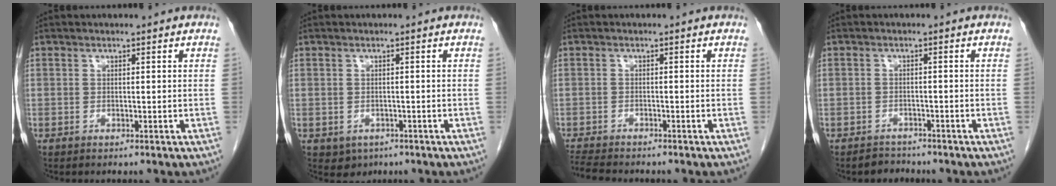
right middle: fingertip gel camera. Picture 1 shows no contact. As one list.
[{"total": 2.5, "force": [-1.2, 2.1, 0.6], "torque": [-0.010, 0.003, -0.007]}, {"total": 5.4, "force": [-5.0, 0.8, 1.9], "torque": [-0.037, -0.015, -0.085]}, {"total": 2.1, "force": [-1.8, 1.0, -0.6], "torque": [0.004, 0.002, -0.030]}]